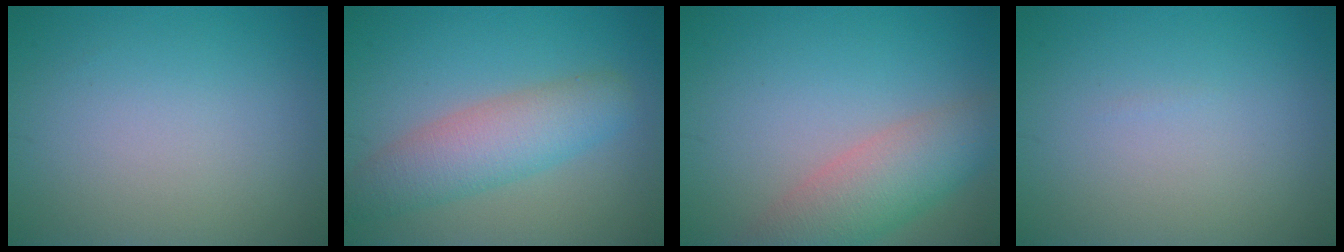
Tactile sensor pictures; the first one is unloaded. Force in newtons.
{"total": 5.2, "press": 5.2, "slide": 0.2}
{"total": 5.5, "press": 5.5, "slide": 0.3}
{"total": 0.0}